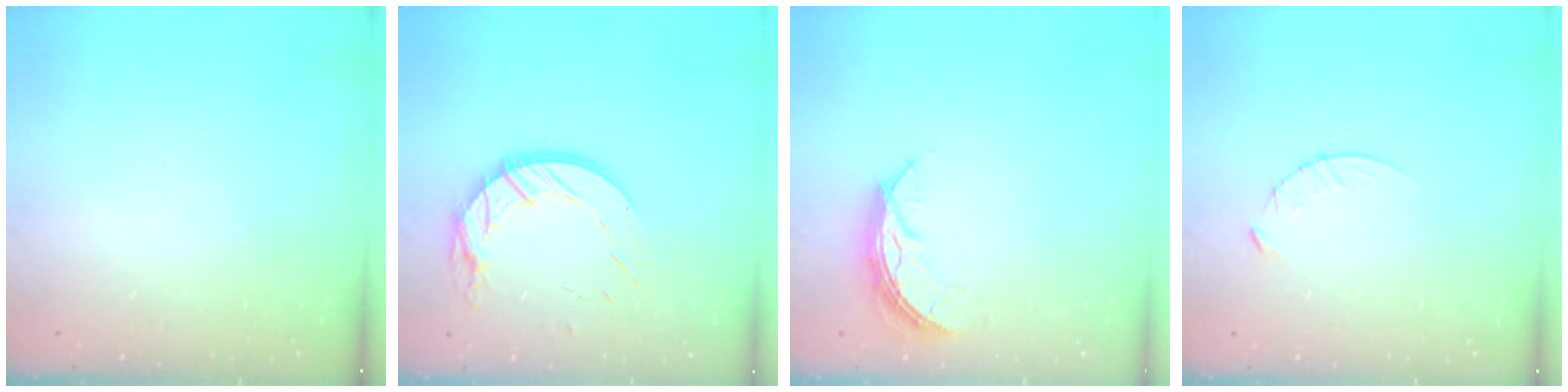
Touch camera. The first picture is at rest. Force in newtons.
{"total": 12.9, "press": 12.9, "slide": 0.8}
{"total": 6.1, "press": 6.1, "slide": 0.4}
{"total": 3.9, "press": 3.8, "slide": 0.4}